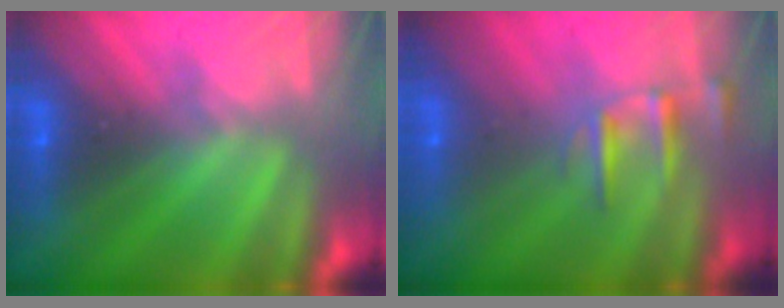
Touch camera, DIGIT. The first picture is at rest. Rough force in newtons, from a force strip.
{"total": 2.4}